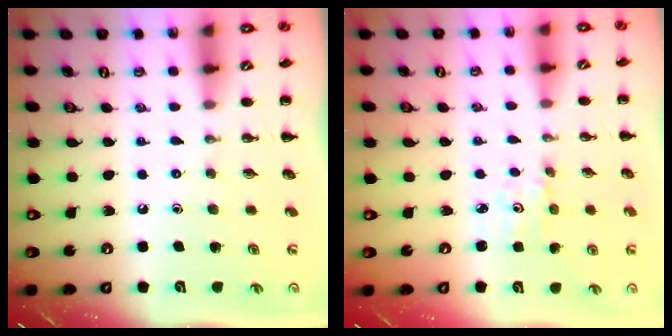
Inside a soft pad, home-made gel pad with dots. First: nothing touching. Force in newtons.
{"total": 1.5, "press": 1.5, "slide": 0.3}